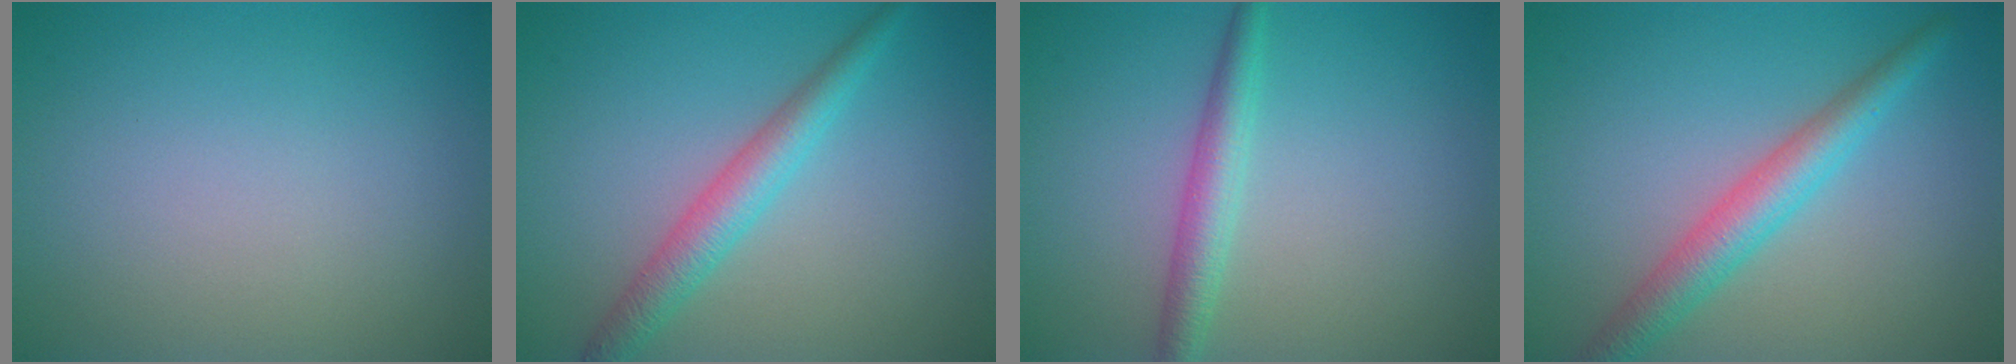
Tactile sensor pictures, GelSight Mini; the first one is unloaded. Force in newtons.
{"total": 3.3, "press": 3.3, "slide": 0.0}
{"total": 2.7, "press": 2.7, "slide": 0.0}
{"total": 4.0, "press": 4.0, "slide": 0.1}